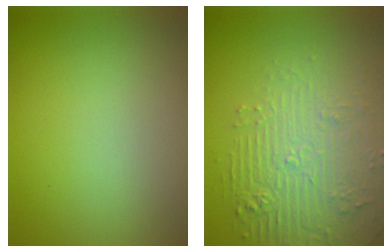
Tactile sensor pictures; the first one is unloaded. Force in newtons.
{"total": 4.5, "press": 4.2, "slide": 1.7}